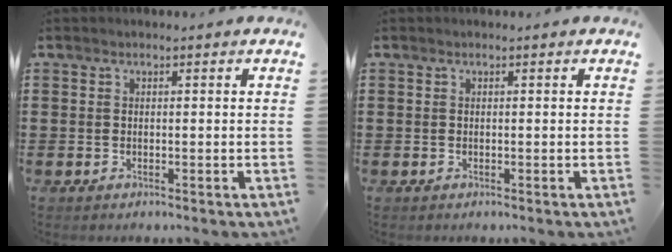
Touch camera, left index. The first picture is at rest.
{"total": 0.0}